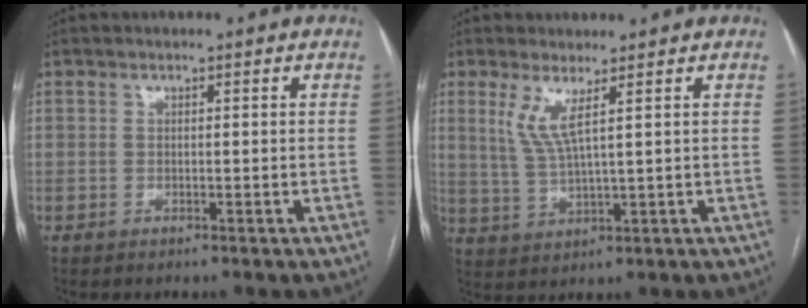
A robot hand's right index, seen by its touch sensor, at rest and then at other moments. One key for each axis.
{"total": 4.8, "fx": 2.2, "fy": -0.1, "fz": 4.3, "tx": -0.095, "ty": -0.007, "tz": 0.052}